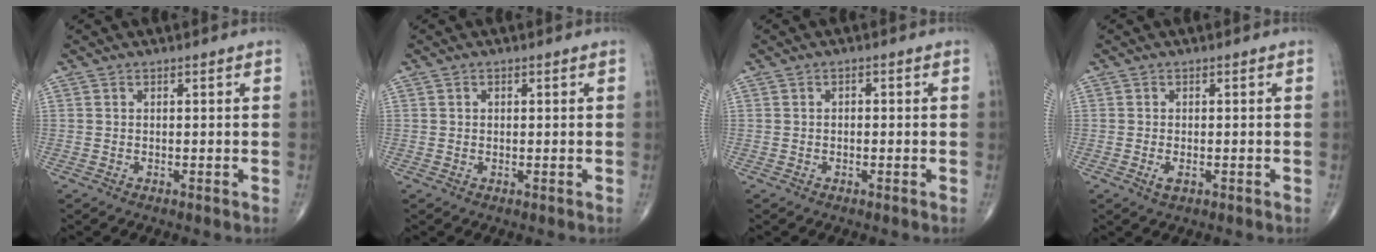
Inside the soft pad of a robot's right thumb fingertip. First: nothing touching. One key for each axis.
{"total": 0.5, "fx": 0.1, "fy": 0.5, "fz": 0.2, "tx": 0.001, "ty": 0.000, "tz": 0.001}
{"total": 0.8, "fx": -0.1, "fy": 0.6, "fz": 0.5, "tx": -0.001, "ty": 0.003, "tz": -0.007}
{"total": 1.7, "fx": -0.6, "fy": 0.8, "fz": 1.4, "tx": -0.030, "ty": -0.001, "tz": -0.010}